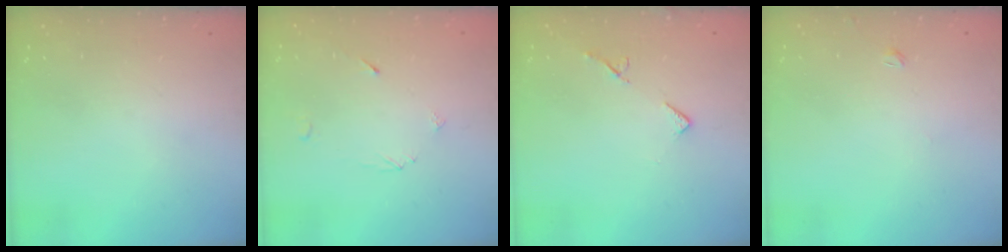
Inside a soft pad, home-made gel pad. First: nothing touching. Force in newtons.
{"total": 2.3, "press": 2.3, "slide": 0.2}
{"total": 5.4, "press": 5.3, "slide": 0.7}
{"total": 1.4, "press": 1.3, "slide": 0.4}